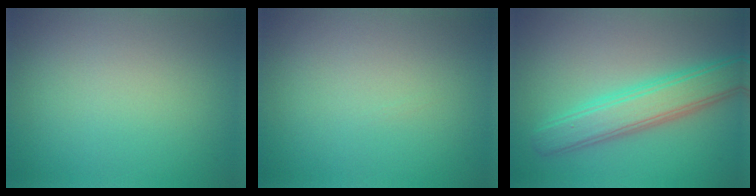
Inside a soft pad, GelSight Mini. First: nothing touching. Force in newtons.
{"total": 0.0}
{"total": 5.2, "press": 5.2, "slide": 0.1}